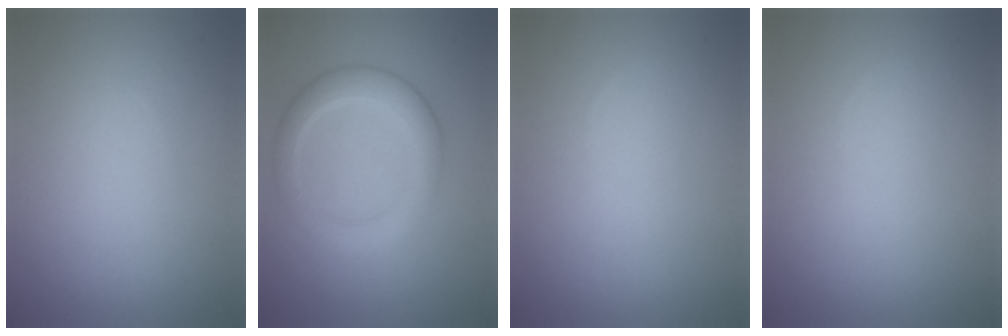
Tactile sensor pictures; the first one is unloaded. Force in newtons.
{"total": 3.7, "press": 3.7, "slide": 0.3}
{"total": 0.0}
{"total": 0.0}